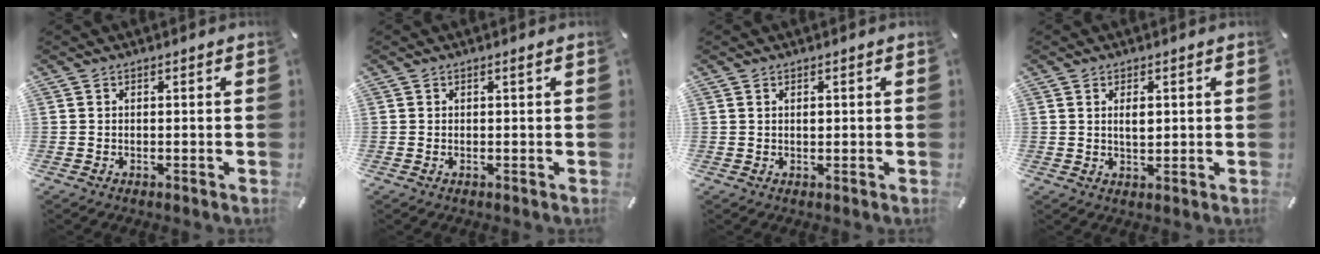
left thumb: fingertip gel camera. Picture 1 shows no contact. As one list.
[{"total": 0.8, "force": [0.3, 0.0, 0.7], "torque": [-0.005, -0.004, 0.003]}, {"total": 0.8, "force": [0.3, 0.4, 0.6], "torque": [-0.012, 0.002, 0.005]}, {"total": 3.1, "force": [0.9, 1.5, 2.5], "torque": [-0.038, -0.002, 0.010]}]